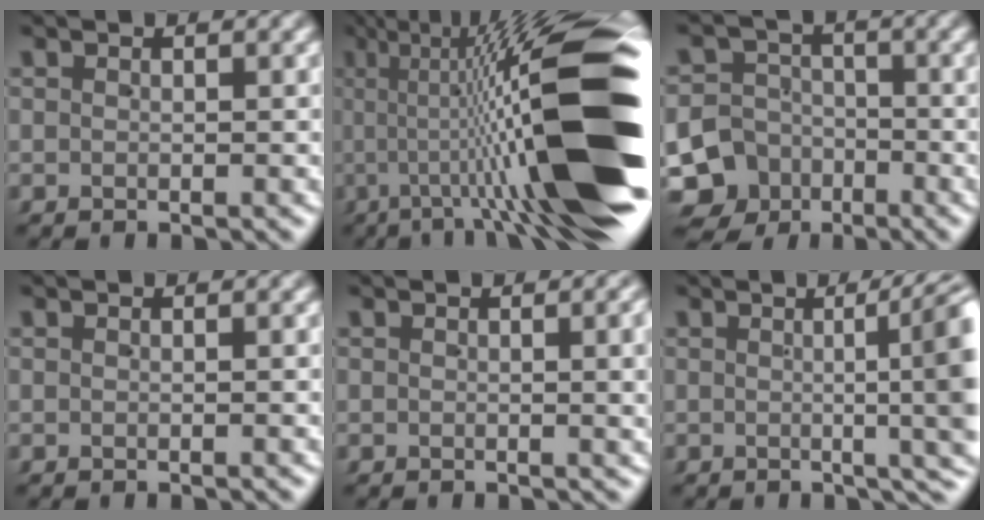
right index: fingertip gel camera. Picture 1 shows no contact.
{"total": 18.4, "force": [0.1, 4.2, 17.9], "torque": [-0.237, 0.018, -0.009]}
{"total": 12.9, "force": [-5.6, 11.3, 2.7], "torque": [-0.061, -0.044, -0.102]}
{"total": 0.0}
{"total": 1.6, "force": [0.3, -0.1, 1.6], "torque": [-0.015, 0.004, 0.003]}
{"total": 7.7, "force": [0.9, 1.7, 7.5], "torque": [-0.067, 0.031, -0.002]}